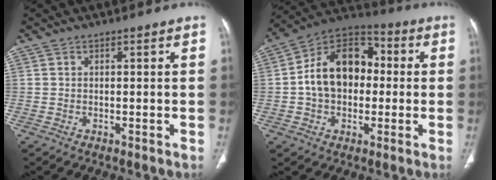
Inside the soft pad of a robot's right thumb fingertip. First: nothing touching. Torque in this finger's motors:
{"motor_torque": [1.88, 2.04, 1.46, -0.43, 0.14]}